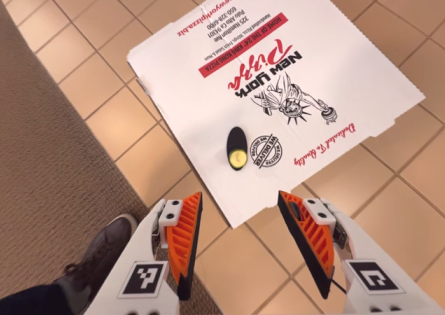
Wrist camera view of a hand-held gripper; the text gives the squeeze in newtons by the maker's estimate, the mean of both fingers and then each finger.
{"total": 0.0}